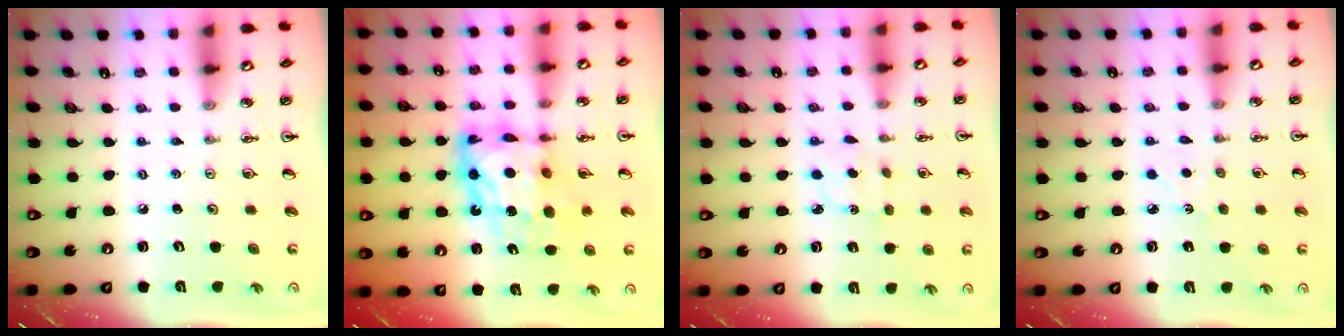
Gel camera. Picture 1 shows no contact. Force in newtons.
{"total": 12.6, "press": 12.6, "slide": 1.1}
{"total": 3.0, "press": 3.0, "slide": 0.5}
{"total": 3.2, "press": 3.2, "slide": 0.3}